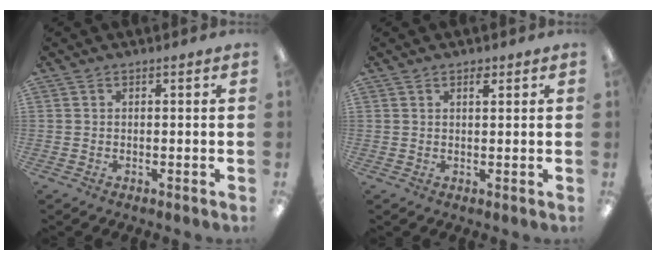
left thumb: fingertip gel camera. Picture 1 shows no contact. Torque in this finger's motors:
{"motor_torque": [-0.28, -0.17, -0.28, -0.27, 0.03]}